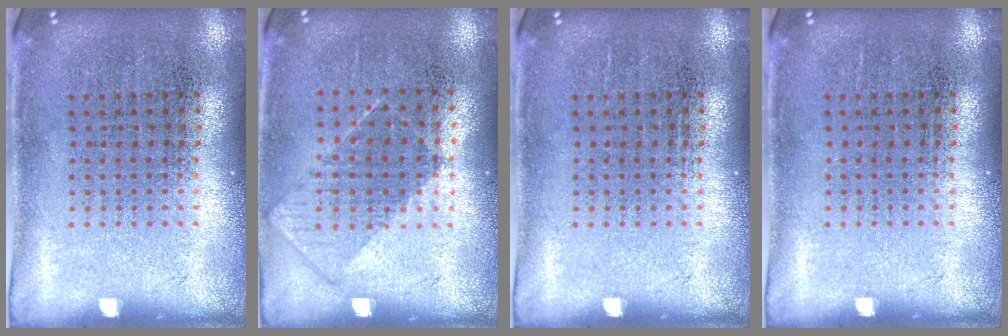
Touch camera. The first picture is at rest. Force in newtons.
{"total": 0.9, "press": 0.7, "slide": 0.5}
{"total": 0.0}
{"total": 0.0}